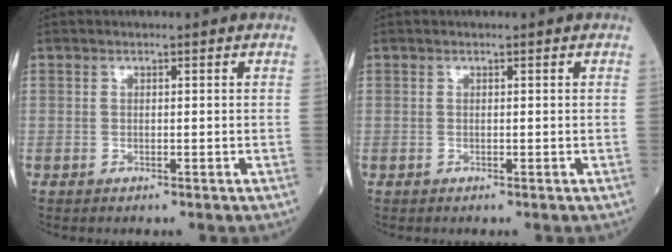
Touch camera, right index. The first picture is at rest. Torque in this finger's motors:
{"motor_torque": [0.05, 0.01, 0.02, 0.01]}